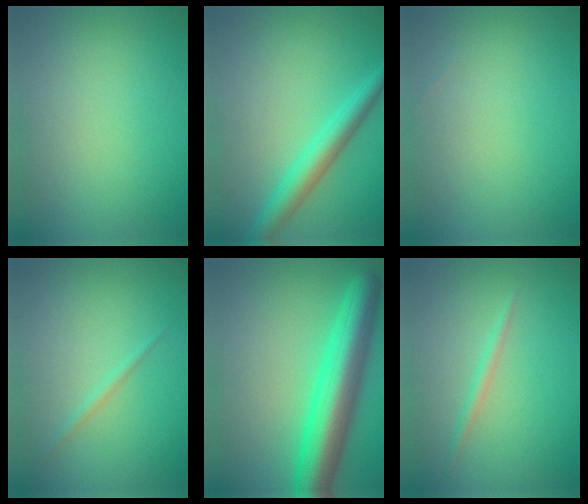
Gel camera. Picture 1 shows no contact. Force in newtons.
{"total": 3.7, "press": 3.7, "slide": 0.2}
{"total": 0.0}
{"total": 0.7, "press": 0.7, "slide": 0.1}
{"total": 8.6, "press": 8.6, "slide": 0.3}
{"total": 1.1, "press": 1.1, "slide": 0.0}